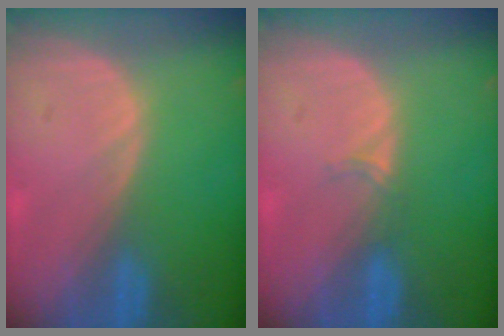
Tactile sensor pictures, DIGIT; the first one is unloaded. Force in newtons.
{"total": 1.3, "press": 1.0, "slide": 0.9}